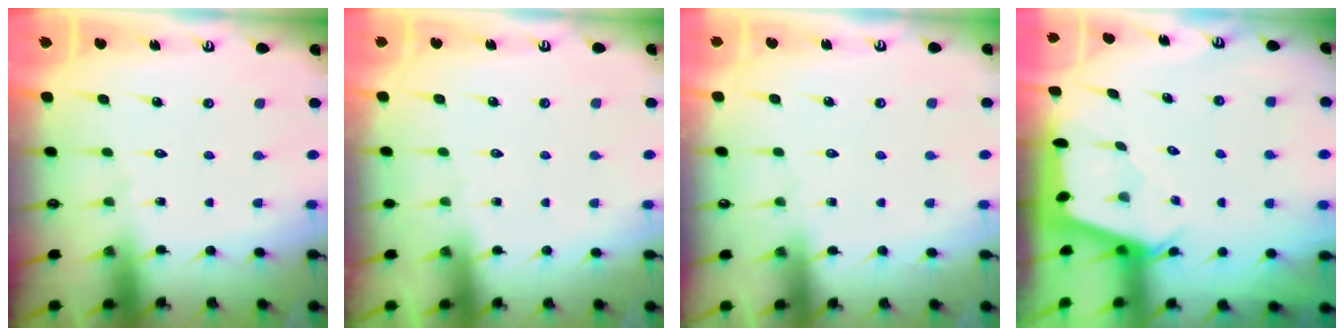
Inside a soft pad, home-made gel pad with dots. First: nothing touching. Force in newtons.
{"total": 0.0}
{"total": 1.7, "press": 1.7, "slide": 0.4}
{"total": 2.4, "press": 2.4, "slide": 0.3}